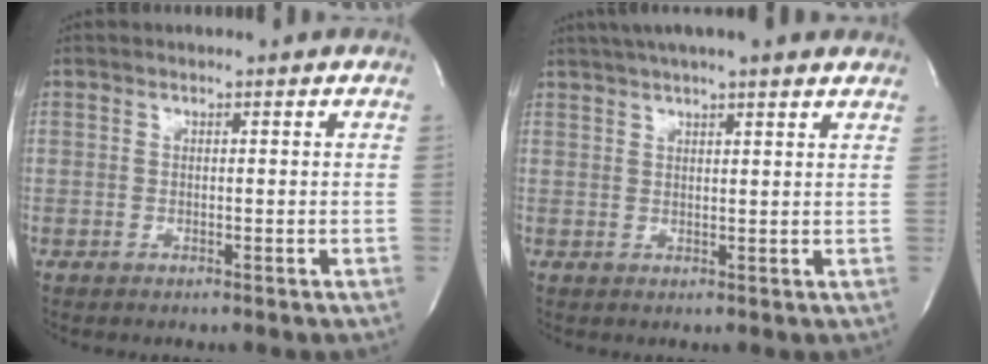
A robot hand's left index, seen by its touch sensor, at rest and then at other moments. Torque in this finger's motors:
{"motor_torque": [0.27, -0.29, 0.69, 0.17]}